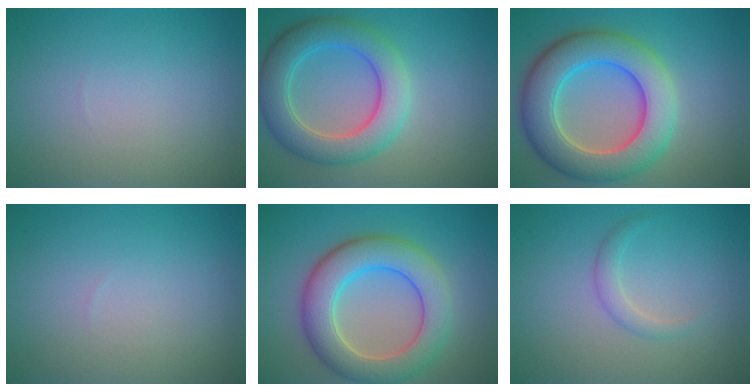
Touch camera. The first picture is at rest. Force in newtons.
{"total": 6.6, "press": 6.5, "slide": 0.3}
{"total": 9.2, "press": 9.2, "slide": 0.4}
{"total": 0.0}
{"total": 7.8, "press": 7.8, "slide": 0.2}
{"total": 1.4, "press": 1.4, "slide": 0.1}